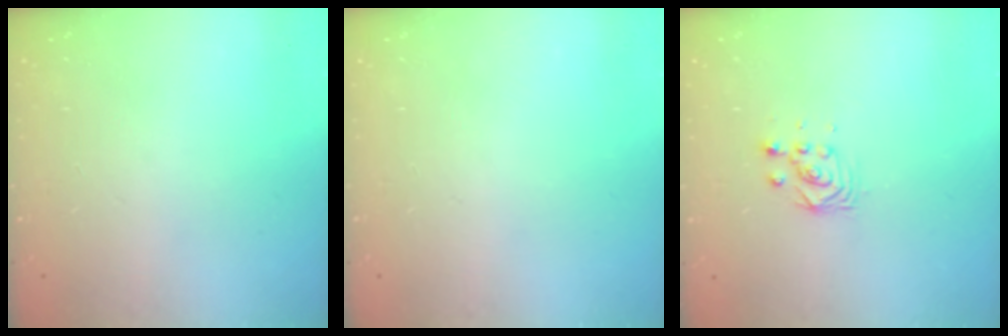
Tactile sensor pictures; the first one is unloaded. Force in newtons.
{"total": 0.0}
{"total": 3.0, "press": 2.9, "slide": 0.3}